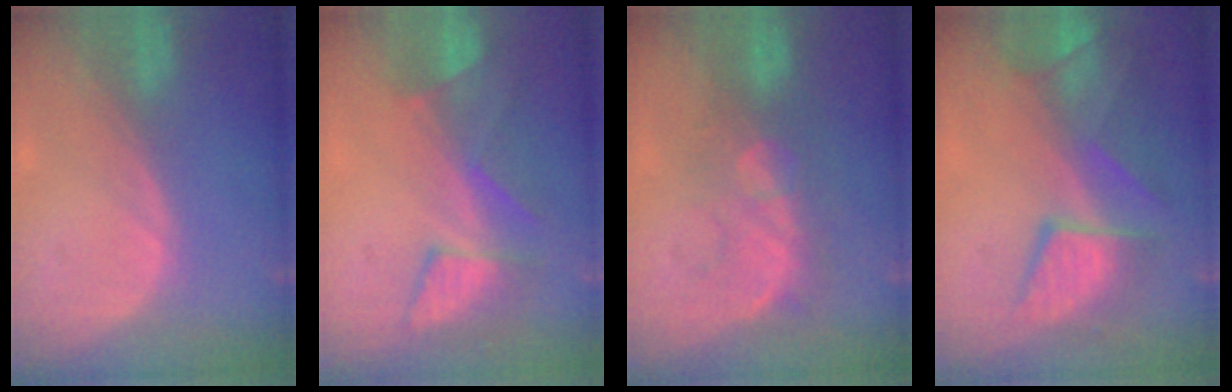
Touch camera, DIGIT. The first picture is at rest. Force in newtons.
{"total": 8.1, "press": 7.0, "slide": 3.9}
{"total": 8.3, "press": 7.7, "slide": 3.1}
{"total": 9.4, "press": 8.6, "slide": 3.8}